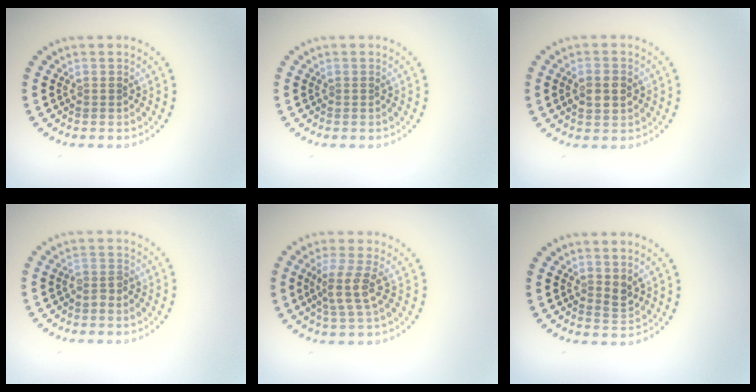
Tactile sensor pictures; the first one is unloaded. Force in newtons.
{"total": 0.0}
{"total": 3.0, "press": 3.0, "slide": 0.3}
{"total": 1.3, "press": 1.0, "slide": 0.9}
{"total": 2.9, "press": 2.4, "slide": 1.7}
{"total": 1.2, "press": 1.1, "slide": 0.5}